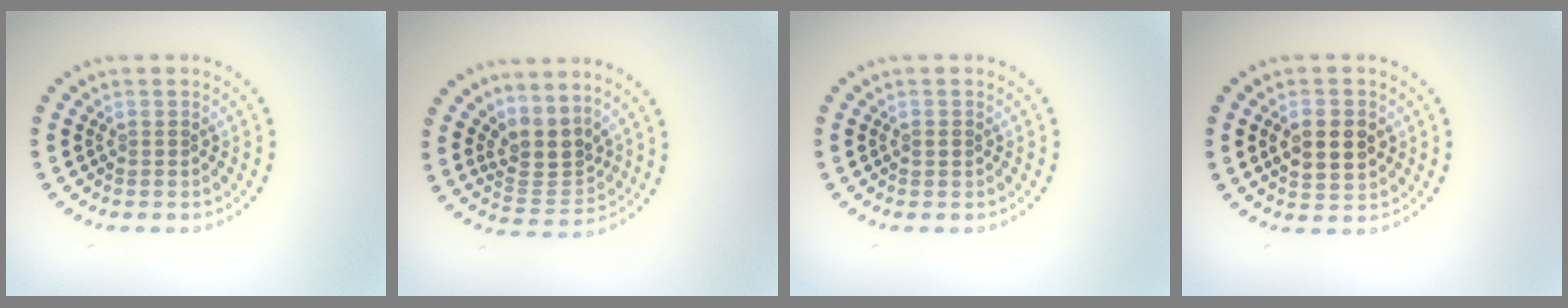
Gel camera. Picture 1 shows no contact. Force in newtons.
{"total": 3.5, "press": 2.7, "slide": 2.2}
{"total": 0.8, "press": 0.8, "slide": 0.2}
{"total": 4.2, "press": 4.2, "slide": 0.0}